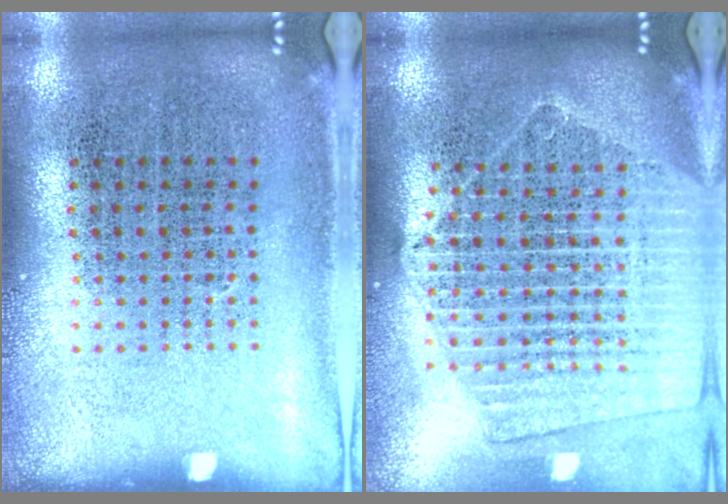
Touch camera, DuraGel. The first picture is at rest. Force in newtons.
{"total": 2.2, "press": 2.0, "slide": 0.9}